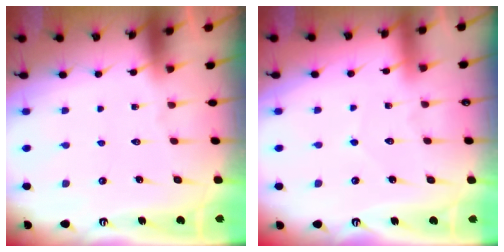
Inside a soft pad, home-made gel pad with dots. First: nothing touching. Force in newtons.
{"total": 2.6, "press": 2.6, "slide": 0.3}